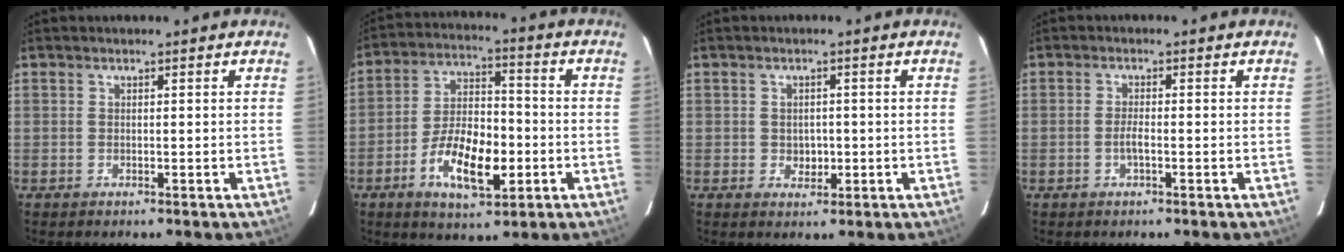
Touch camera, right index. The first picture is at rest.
{"total": 13.2, "force": [-4.6, 5.9, 10.8], "torque": [-0.209, 0.006, -0.075]}
{"total": 2.8, "force": [-0.4, 2.4, 1.3], "torque": [-0.020, 0.004, -0.001]}
{"total": 1.9, "force": [-0.7, 0.4, 1.7], "torque": [-0.036, 0.001, -0.014]}